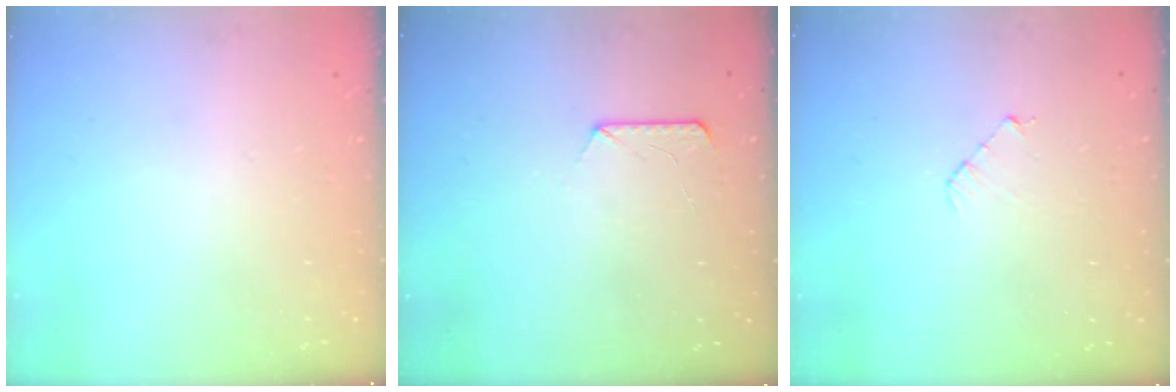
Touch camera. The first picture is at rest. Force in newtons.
{"total": 7.6, "press": 7.6, "slide": 0.8}
{"total": 3.3, "press": 3.3, "slide": 0.2}